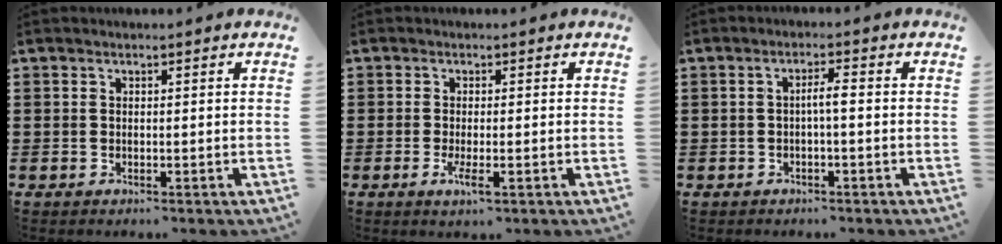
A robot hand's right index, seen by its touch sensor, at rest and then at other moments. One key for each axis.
{"total": 2.8, "fx": -1.0, "fy": 0.4, "fz": 2.6, "tx": -0.058, "ty": -0.012, "tz": -0.021}
{"total": 2.4, "fx": -0.4, "fy": 0.2, "fz": 2.3, "tx": -0.045, "ty": 0.003, "tz": -0.010}